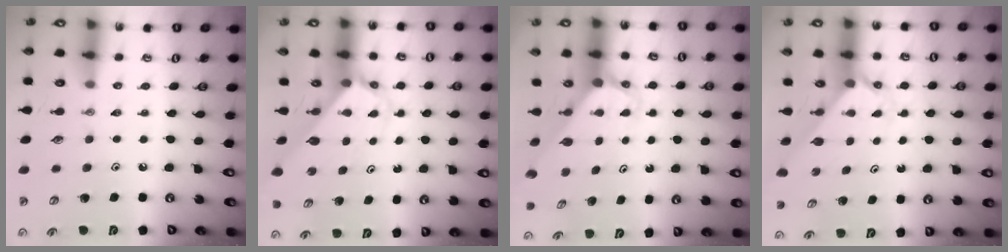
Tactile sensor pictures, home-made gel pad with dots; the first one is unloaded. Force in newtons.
{"total": 2.7, "press": 2.7, "slide": 0.2}
{"total": 3.0, "press": 3.0, "slide": 0.2}
{"total": 2.0, "press": 2.0, "slide": 0.2}